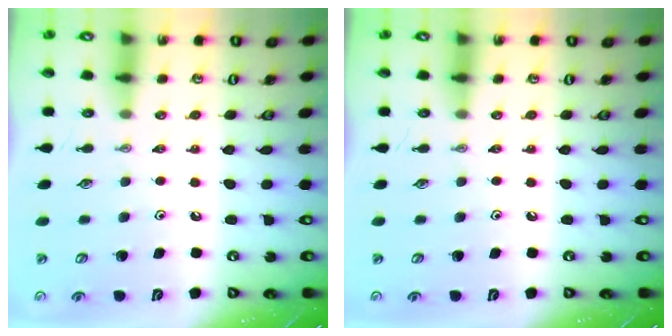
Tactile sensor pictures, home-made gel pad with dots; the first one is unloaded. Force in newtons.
{"total": 0.0}